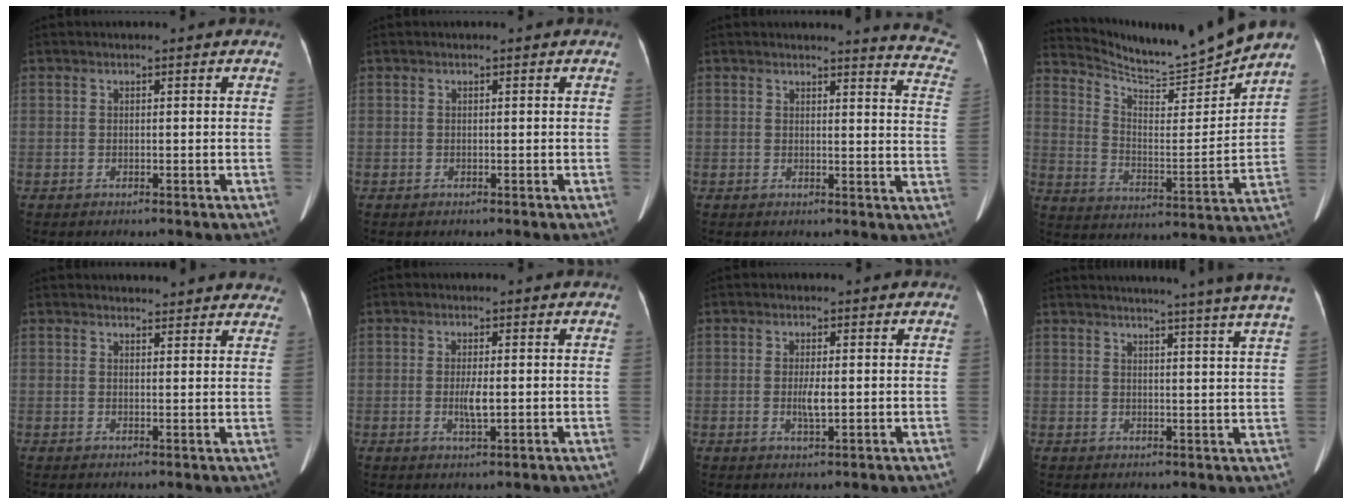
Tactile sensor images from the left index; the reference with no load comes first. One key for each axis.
{"total": 0.0}
{"total": 10.4, "fx": 10.3, "fy": -0.1, "fz": 1.4, "tx": 0.005, "ty": -0.097, "tz": 0.076}
{"total": 14.0, "fx": 13.5, "fy": -1.9, "fz": 3.4, "tx": -0.074, "ty": -0.038, "tz": 0.220}
{"total": 11.9, "fx": 11.2, "fy": 3.2, "fz": 2.3, "tx": 0.003, "ty": 0.007, "tz": 0.109}
{"total": 2.8, "fx": -0.3, "fy": 0.6, "fz": 2.7, "tx": -0.055, "ty": -0.004, "tz": -0.003}
{"total": 2.5, "fx": -0.2, "fy": 0.5, "fz": 2.4, "tx": -0.049, "ty": -0.004, "tz": -0.002}
{"total": 17.6, "fx": 15.6, "fy": -2.0, "fz": 8.0, "tx": -0.121, "ty": -0.046, "tz": 0.177}